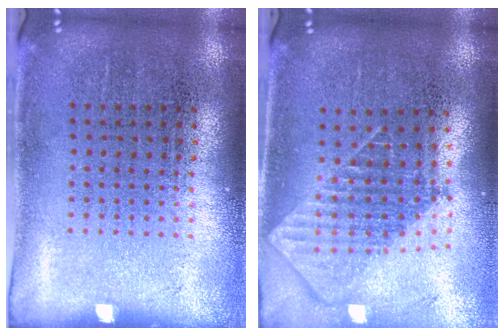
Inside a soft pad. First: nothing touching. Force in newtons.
{"total": 2.0, "press": 1.5, "slide": 1.3}